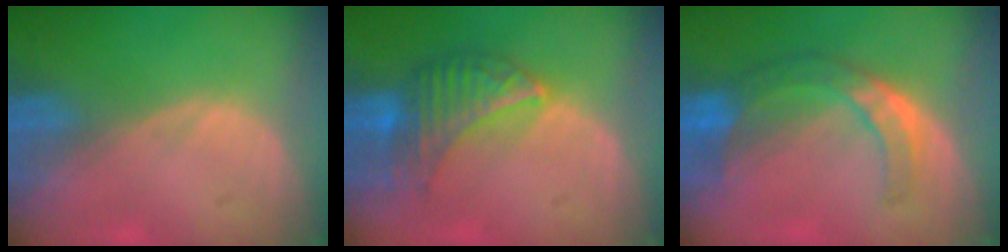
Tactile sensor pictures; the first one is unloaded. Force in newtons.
{"total": 6.7, "press": 6.5, "slide": 1.5}
{"total": 7.6, "press": 6.6, "slide": 3.8}